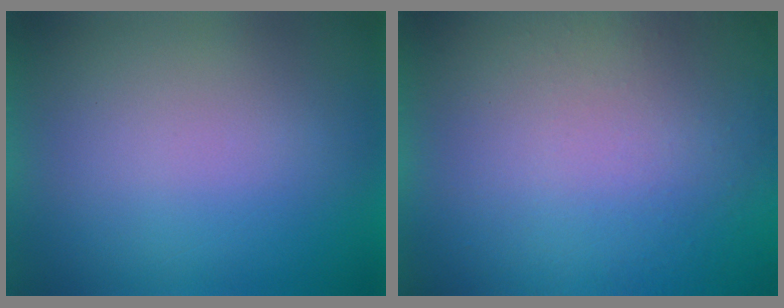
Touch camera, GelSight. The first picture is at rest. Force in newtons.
{"total": 9.8}